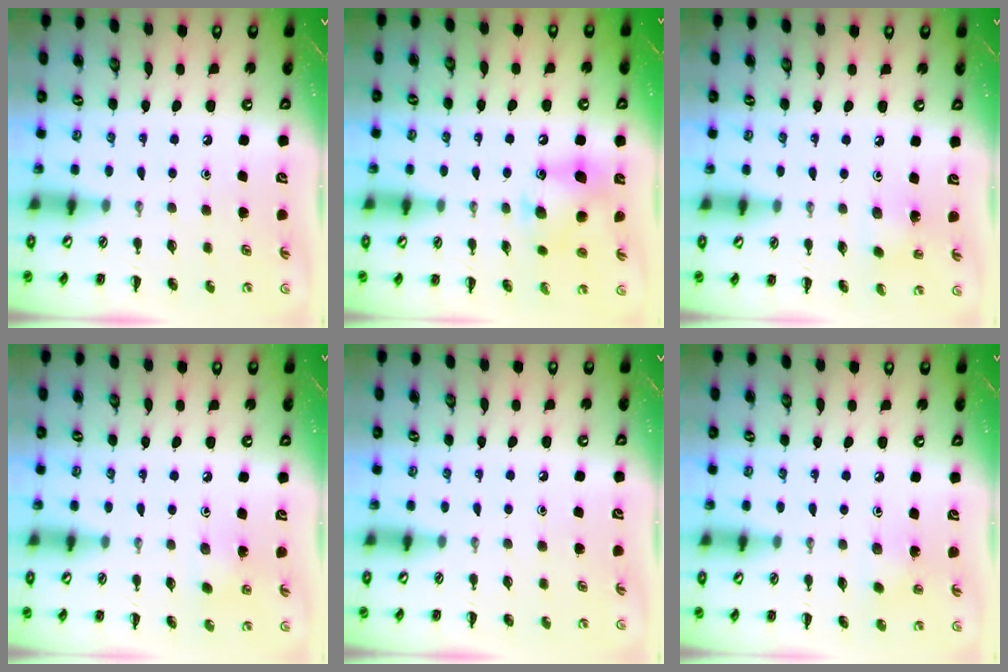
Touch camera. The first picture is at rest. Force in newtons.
{"total": 9.9, "press": 9.8, "slide": 1.6}
{"total": 2.4, "press": 2.2, "slide": 0.7}
{"total": 2.7, "press": 2.6, "slide": 0.8}
{"total": 0.0}
{"total": 2.6, "press": 2.5, "slide": 0.7}